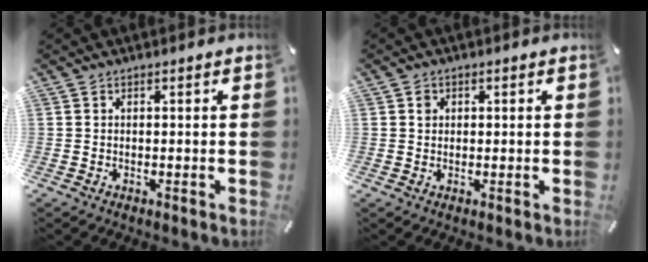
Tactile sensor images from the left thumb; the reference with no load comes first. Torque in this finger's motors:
{"motor_torque": [0.09, 0.28, 0.15, -0.35, 0.00]}